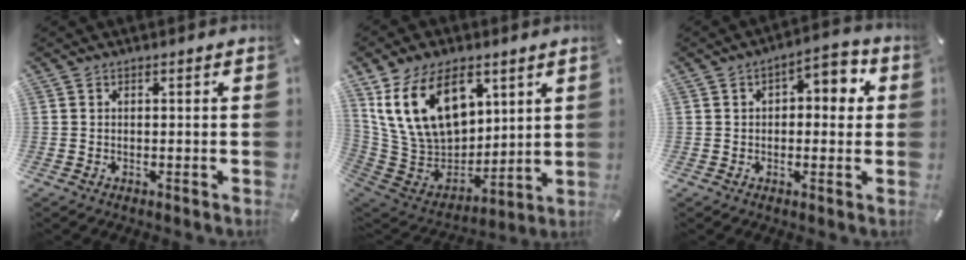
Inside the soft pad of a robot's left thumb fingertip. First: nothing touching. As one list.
[{"total": 20.4, "force": [9.6, 13.5, 12.0], "torque": [-0.250, -0.032, 0.179]}, {"total": 5.5, "force": [0.6, 3.3, 4.4], "torque": [-0.053, -0.001, -0.001]}]